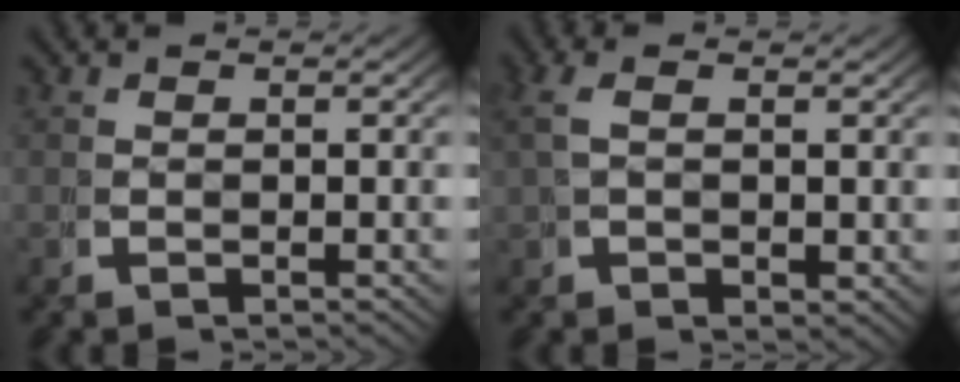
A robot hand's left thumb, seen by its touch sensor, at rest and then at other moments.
{"total": 2.2, "force": [0.7, 1.0, 1.8], "torque": [-0.045, 0.000, 0.020]}